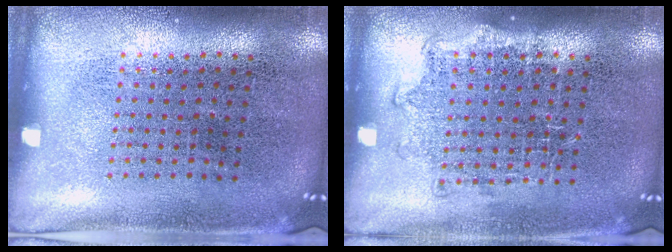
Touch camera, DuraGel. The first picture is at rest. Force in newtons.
{"total": 1.1, "press": 0.9, "slide": 0.5}